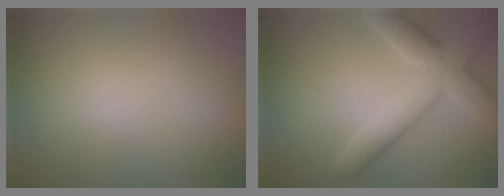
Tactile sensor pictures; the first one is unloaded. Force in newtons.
{"total": 6.9, "press": 6.9, "slide": 0.4}